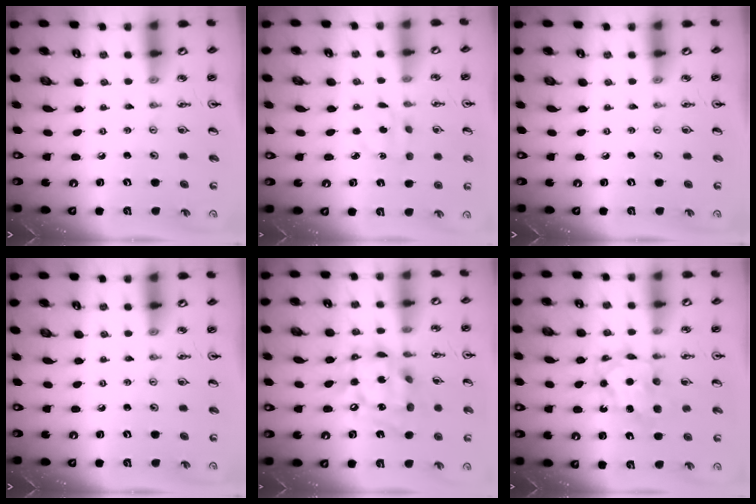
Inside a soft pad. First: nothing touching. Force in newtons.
{"total": 3.3, "press": 3.3, "slide": 0.4}
{"total": 0.0}
{"total": 0.0}
{"total": 16.0, "press": 16.0, "slide": 1.2}
{"total": 7.0, "press": 6.9, "slide": 0.4}